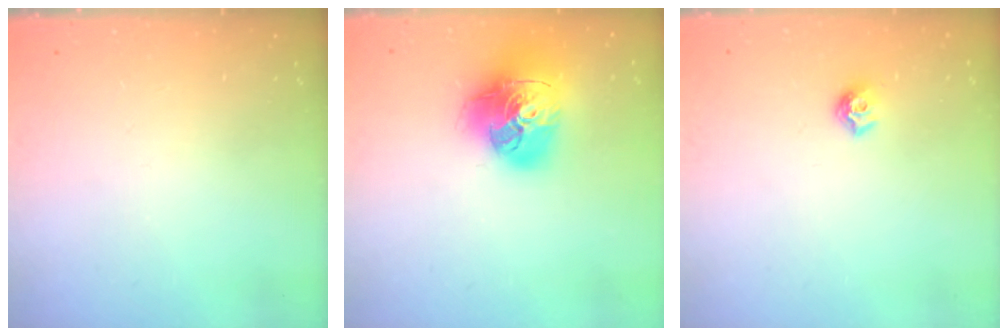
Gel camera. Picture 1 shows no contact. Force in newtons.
{"total": 20.5, "press": 20.4, "slide": 2.4}
{"total": 6.9, "press": 6.8, "slide": 0.7}